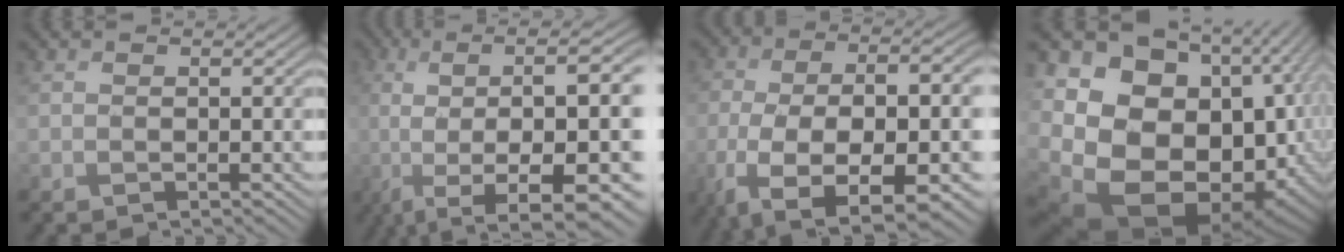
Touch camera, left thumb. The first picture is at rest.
{"total": 15.6, "force": [-2.2, 4.8, 14.7], "torque": [-0.220, -0.004, -0.004]}
{"total": 15.2, "force": [-6.6, 6.3, 12.2], "torque": [-0.238, -0.031, -0.081]}
{"total": 21.7, "force": [-3.7, 17.1, 12.8], "torque": [-0.248, -0.020, -0.053]}